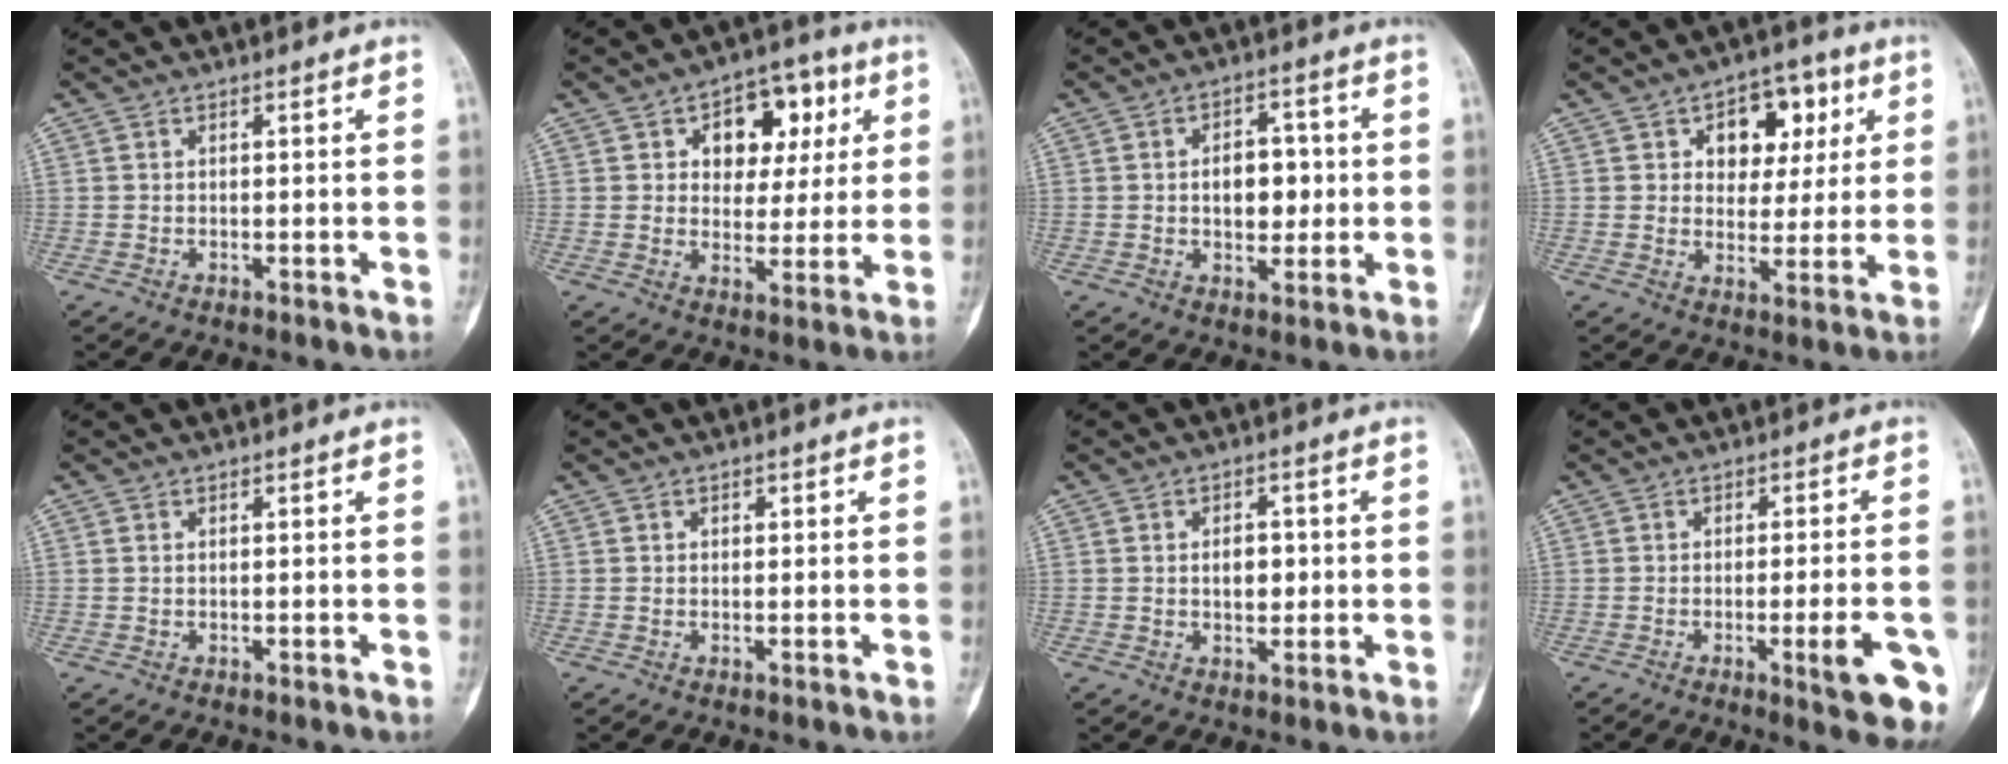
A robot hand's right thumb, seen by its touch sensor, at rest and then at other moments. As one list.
[{"total": 12.4, "force": [4.3, 8.5, 8.0], "torque": [-0.054, 0.001, 0.059]}, {"total": 7.9, "force": [0.2, 5.1, 6.0], "torque": [-0.052, 0.005, 0.003]}, {"total": 11.5, "force": [4.2, 7.8, 7.3], "torque": [-0.047, -0.004, 0.057]}, {"total": 0.0}, {"total": 0.5, "force": [0.2, 0.4, 0.2], "torque": [0.006, 0.001, 0.001]}, {"total": 4.1, "force": [0.1, 2.7, 3.1], "torque": [-0.028, -0.001, 0.003]}, {"total": 9.5, "force": [-3.4, 1.9, 8.7], "torque": [-0.099, 0.002, -0.039]}]